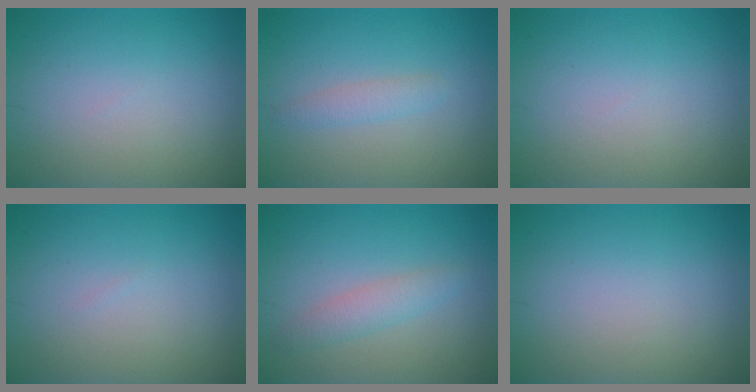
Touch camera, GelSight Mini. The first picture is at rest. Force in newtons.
{"total": 1.4, "press": 1.4, "slide": 0.1}
{"total": 0.0}
{"total": 0.0}
{"total": 2.0, "press": 2.0, "slide": 0.0}
{"total": 0.0}